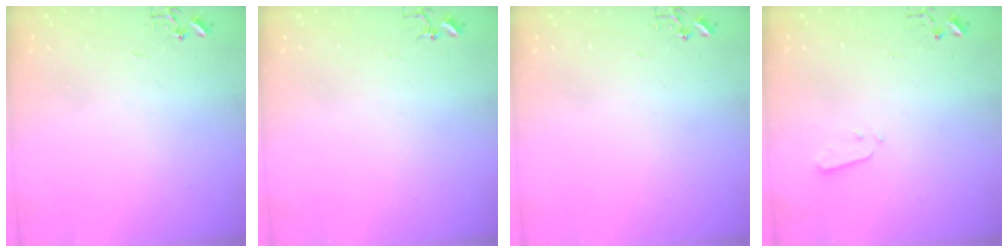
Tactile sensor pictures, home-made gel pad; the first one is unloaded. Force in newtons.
{"total": 3.8, "press": 3.8, "slide": 0.4}
{"total": 0.0}
{"total": 3.2, "press": 3.2, "slide": 0.1}